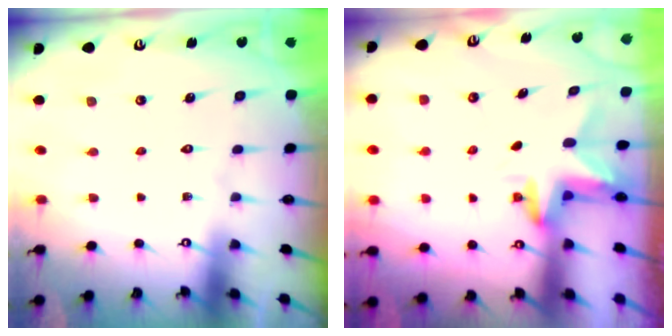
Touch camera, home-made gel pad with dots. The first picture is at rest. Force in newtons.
{"total": 3.1, "press": 3.1, "slide": 0.2}